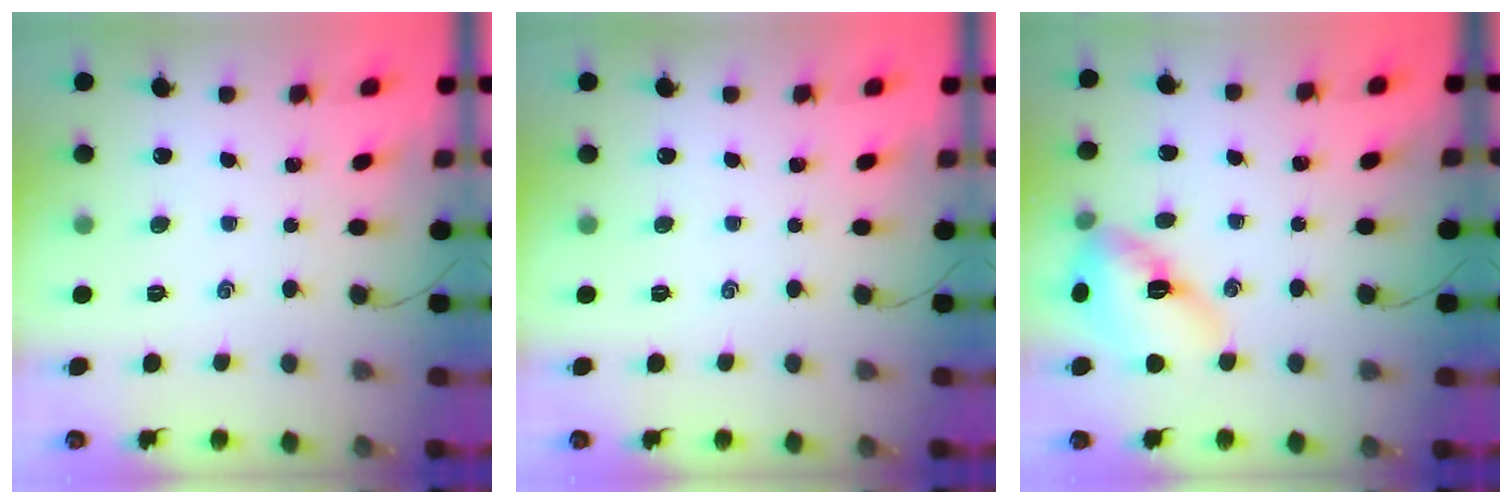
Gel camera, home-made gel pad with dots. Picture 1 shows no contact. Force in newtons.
{"total": 0.0}
{"total": 15.0, "press": 14.8, "slide": 2.2}